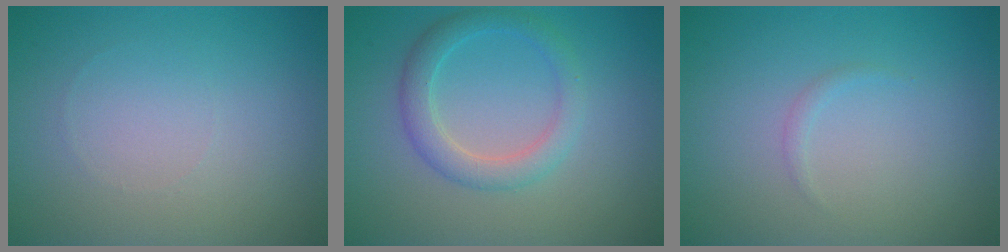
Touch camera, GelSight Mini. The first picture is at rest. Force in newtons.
{"total": 3.0, "press": 3.0, "slide": 0.2}
{"total": 0.5, "press": 0.5, "slide": 0.1}